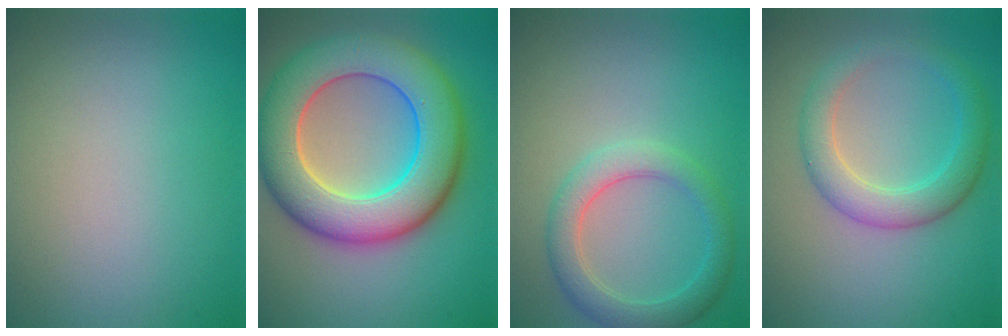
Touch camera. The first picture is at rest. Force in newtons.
{"total": 10.6, "press": 10.6, "slide": 0.5}
{"total": 3.3, "press": 3.3, "slide": 0.2}
{"total": 3.9, "press": 3.9, "slide": 0.1}